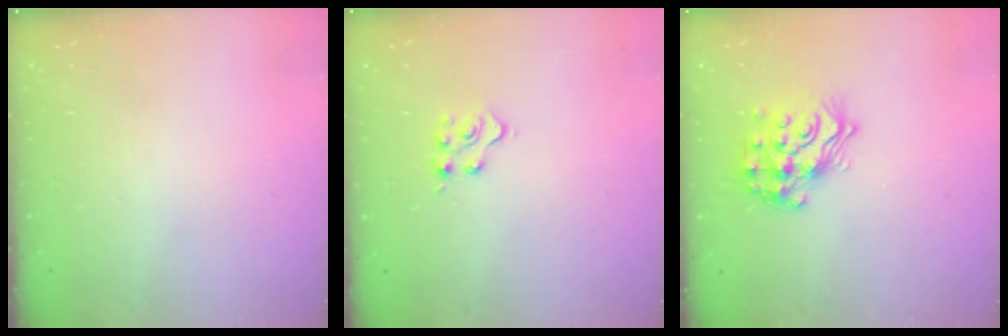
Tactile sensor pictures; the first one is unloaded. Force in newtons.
{"total": 5.2, "press": 5.2, "slide": 0.2}
{"total": 15.5, "press": 15.4, "slide": 1.0}